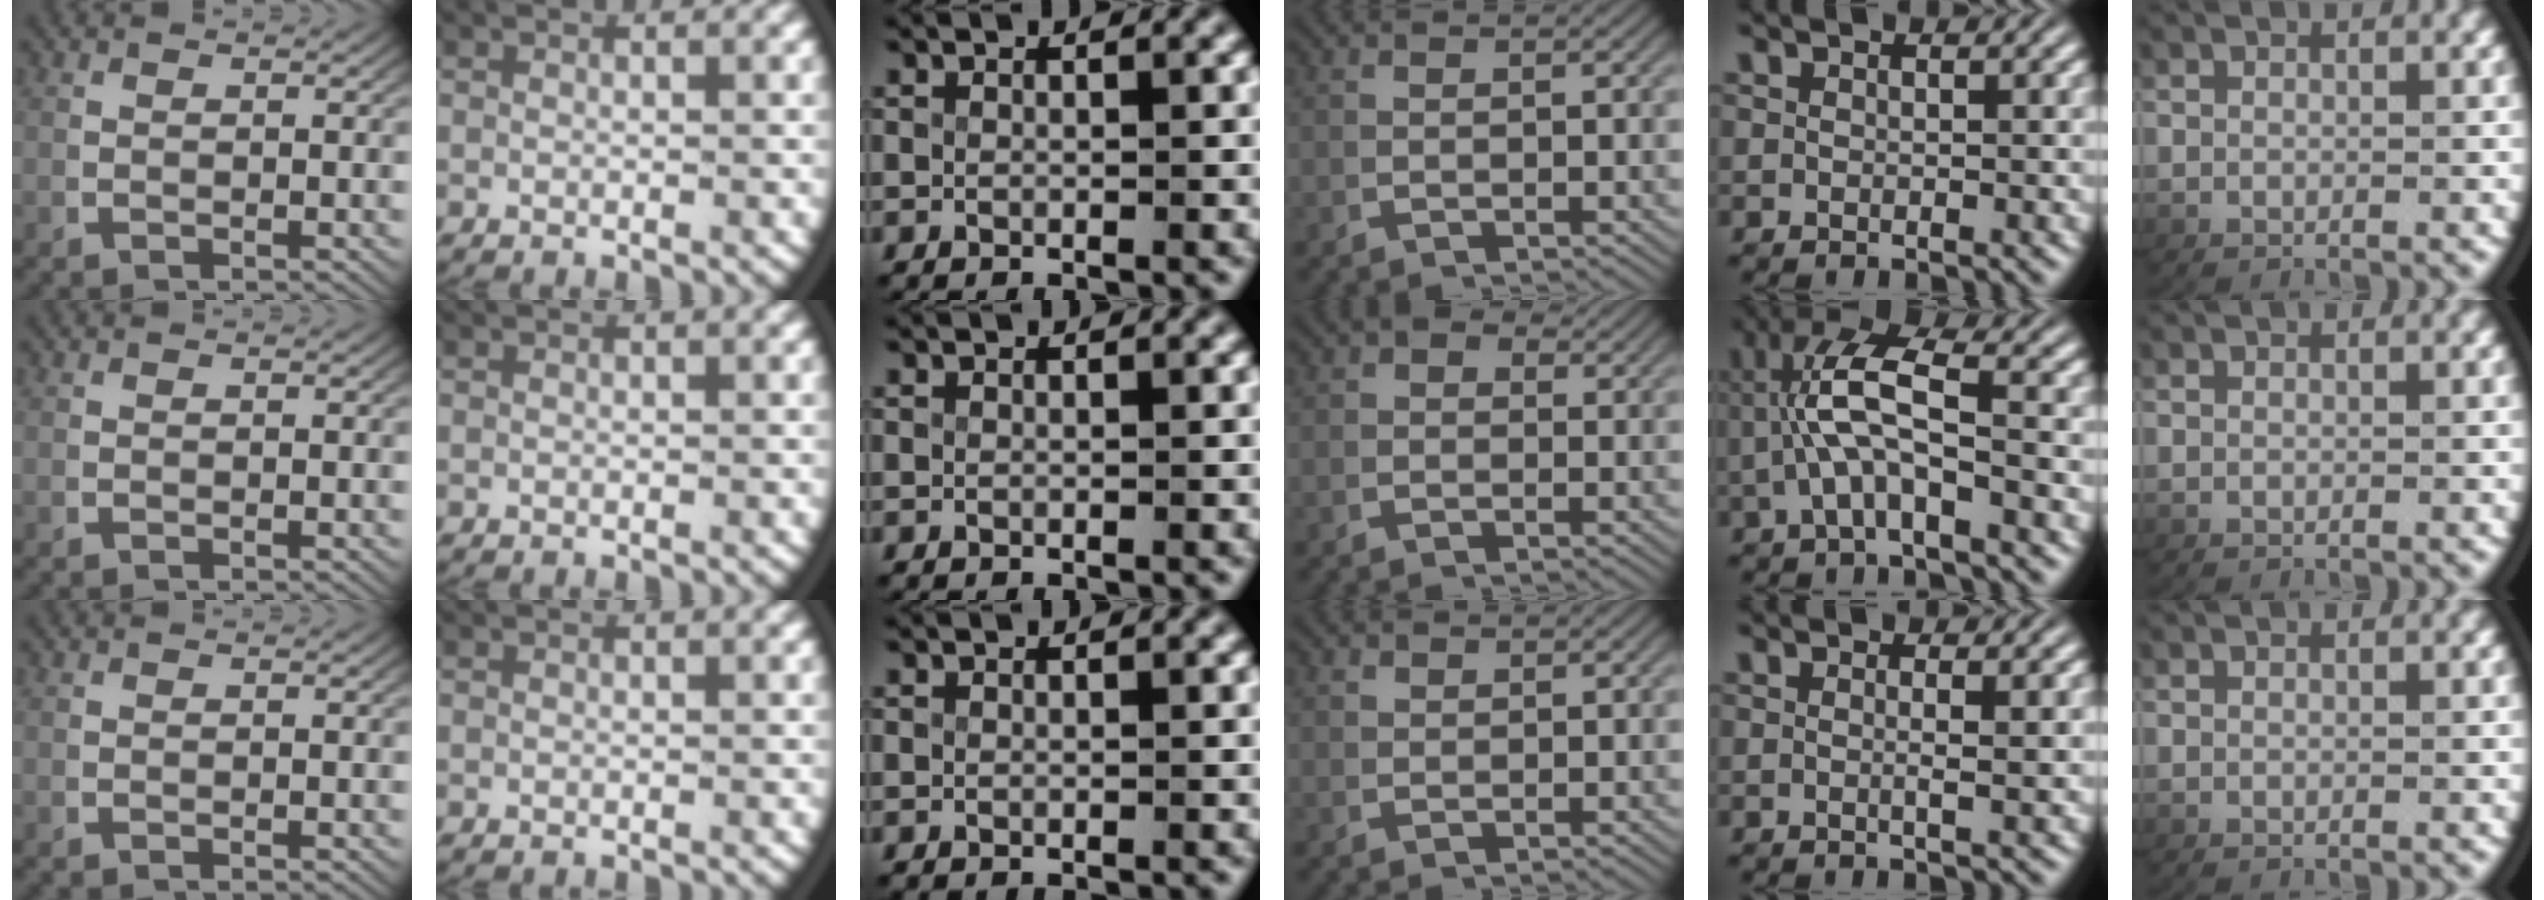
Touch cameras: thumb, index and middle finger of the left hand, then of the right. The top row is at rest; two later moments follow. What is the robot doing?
{"motion": "lift_and_place", "object": "key"}